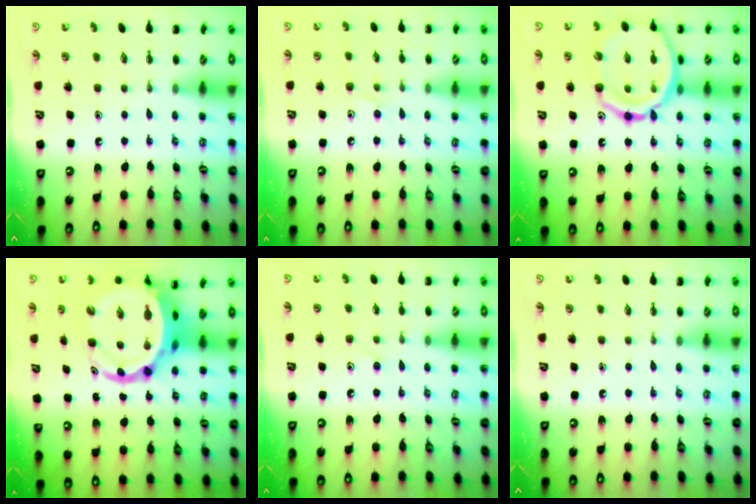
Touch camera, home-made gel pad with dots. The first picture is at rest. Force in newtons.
{"total": 6.5, "press": 6.2, "slide": 1.9}
{"total": 20.2, "press": 20.0, "slide": 2.7}
{"total": 9.5, "press": 9.1, "slide": 2.7}
{"total": 7.0, "press": 6.6, "slide": 2.3}
{"total": 0.0}